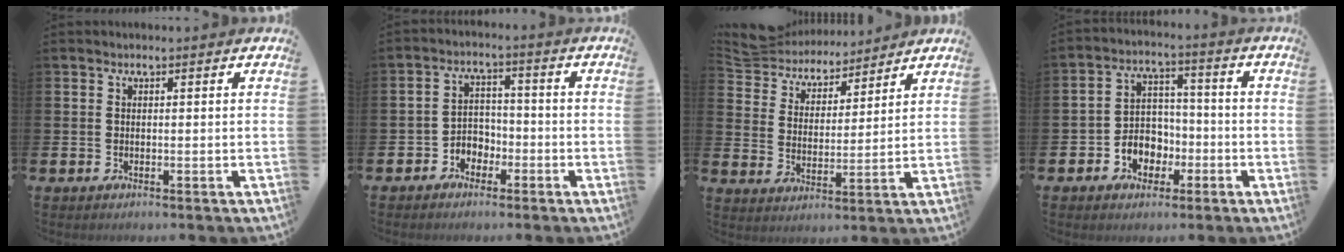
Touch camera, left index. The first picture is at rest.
{"total": 3.0, "force": [-2.0, 2.2, 0.4], "torque": [-0.026, 0.004, -0.047]}
{"total": 6.2, "force": [5.8, 2.0, 0.1], "torque": [-0.042, -0.043, 0.102]}
{"total": 4.9, "force": [-1.7, 4.4, 1.3], "torque": [-0.034, 0.005, -0.036]}